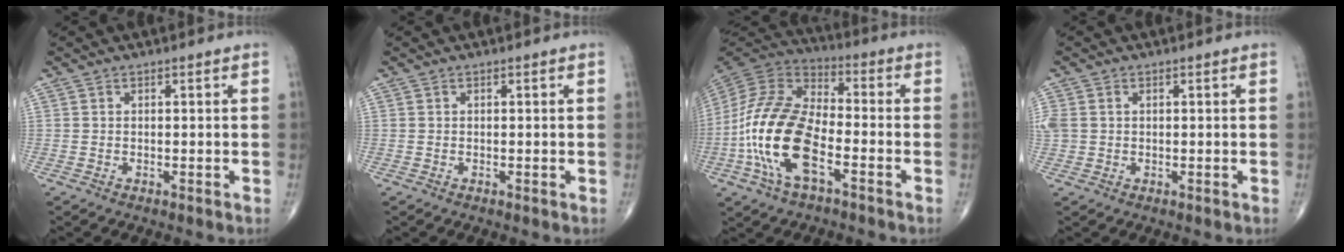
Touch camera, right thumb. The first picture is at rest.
{"total": 0.0}
{"total": 18.5, "force": [-5.9, 8.6, 15.3], "torque": [-0.318, 0.029, -0.116]}
{"total": 3.8, "force": [0.5, 3.0, 2.2], "torque": [-0.069, 0.011, 0.018]}